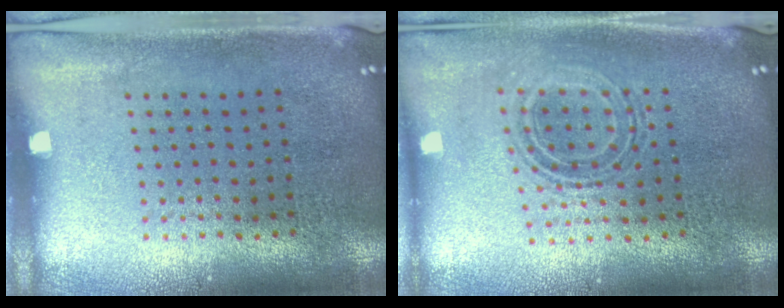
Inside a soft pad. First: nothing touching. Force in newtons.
{"total": 0.8, "press": 0.8, "slide": 0.3}